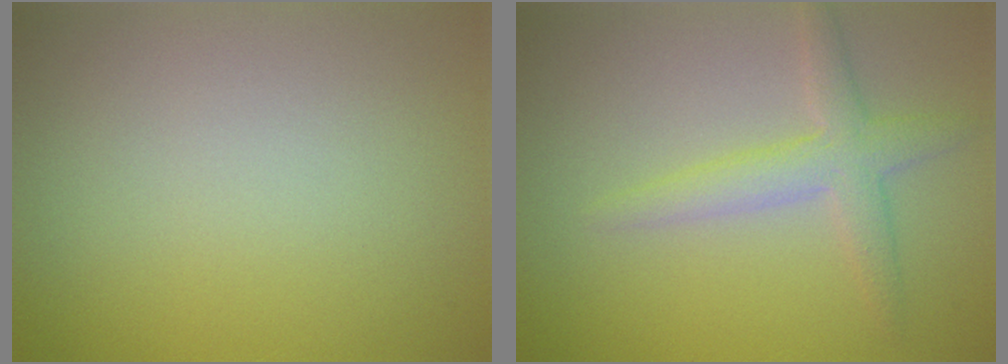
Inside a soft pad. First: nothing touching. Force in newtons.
{"total": 3.0, "press": 3.0, "slide": 0.1}